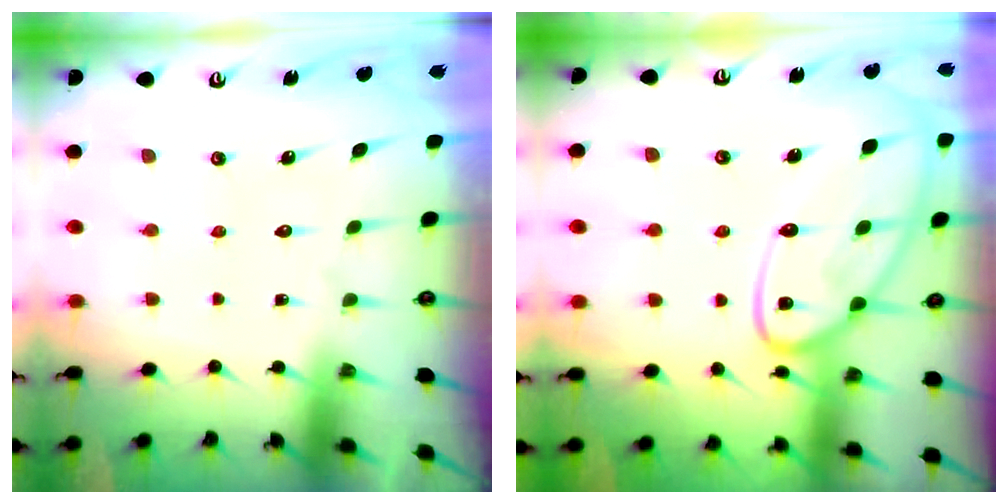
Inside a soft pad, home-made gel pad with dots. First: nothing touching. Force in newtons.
{"total": 14.8, "press": 14.7, "slide": 1.3}